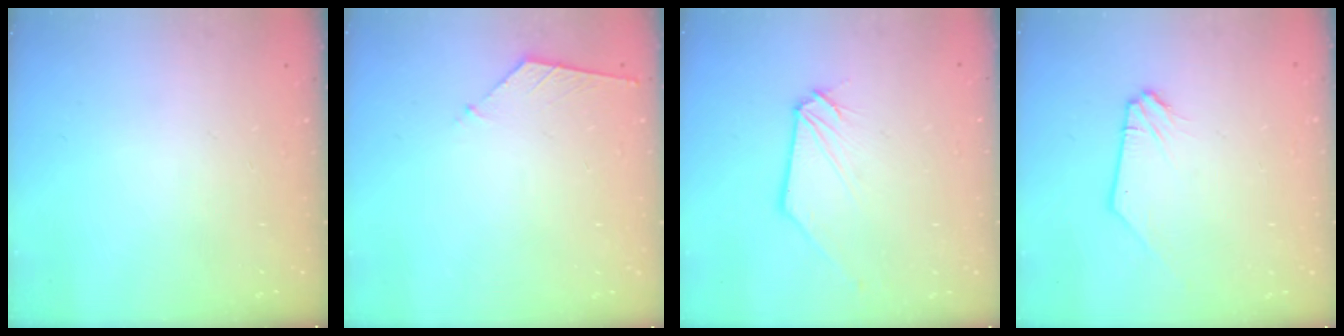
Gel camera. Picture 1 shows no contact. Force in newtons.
{"total": 4.9, "press": 4.8, "slide": 0.7}
{"total": 1.1, "press": 1.1, "slide": 0.1}
{"total": 1.0, "press": 1.0, "slide": 0.1}